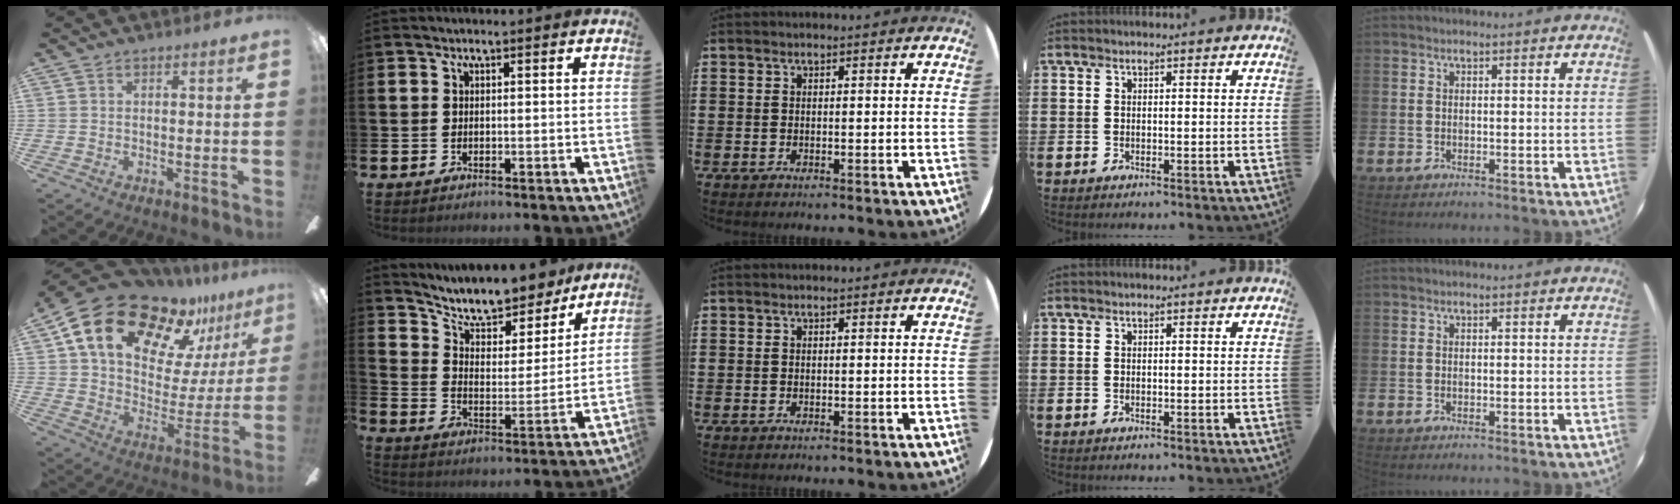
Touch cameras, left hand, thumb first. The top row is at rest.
{"thumb": {"total": 21.1, "force": [14.1, 11.7, 10.4], "torque": [-0.179, -0.088, 0.256]}, "index": {"total": 10.2, "force": [9.2, 3.3, 3.0], "torque": [-0.086, -0.070, 0.160]}}